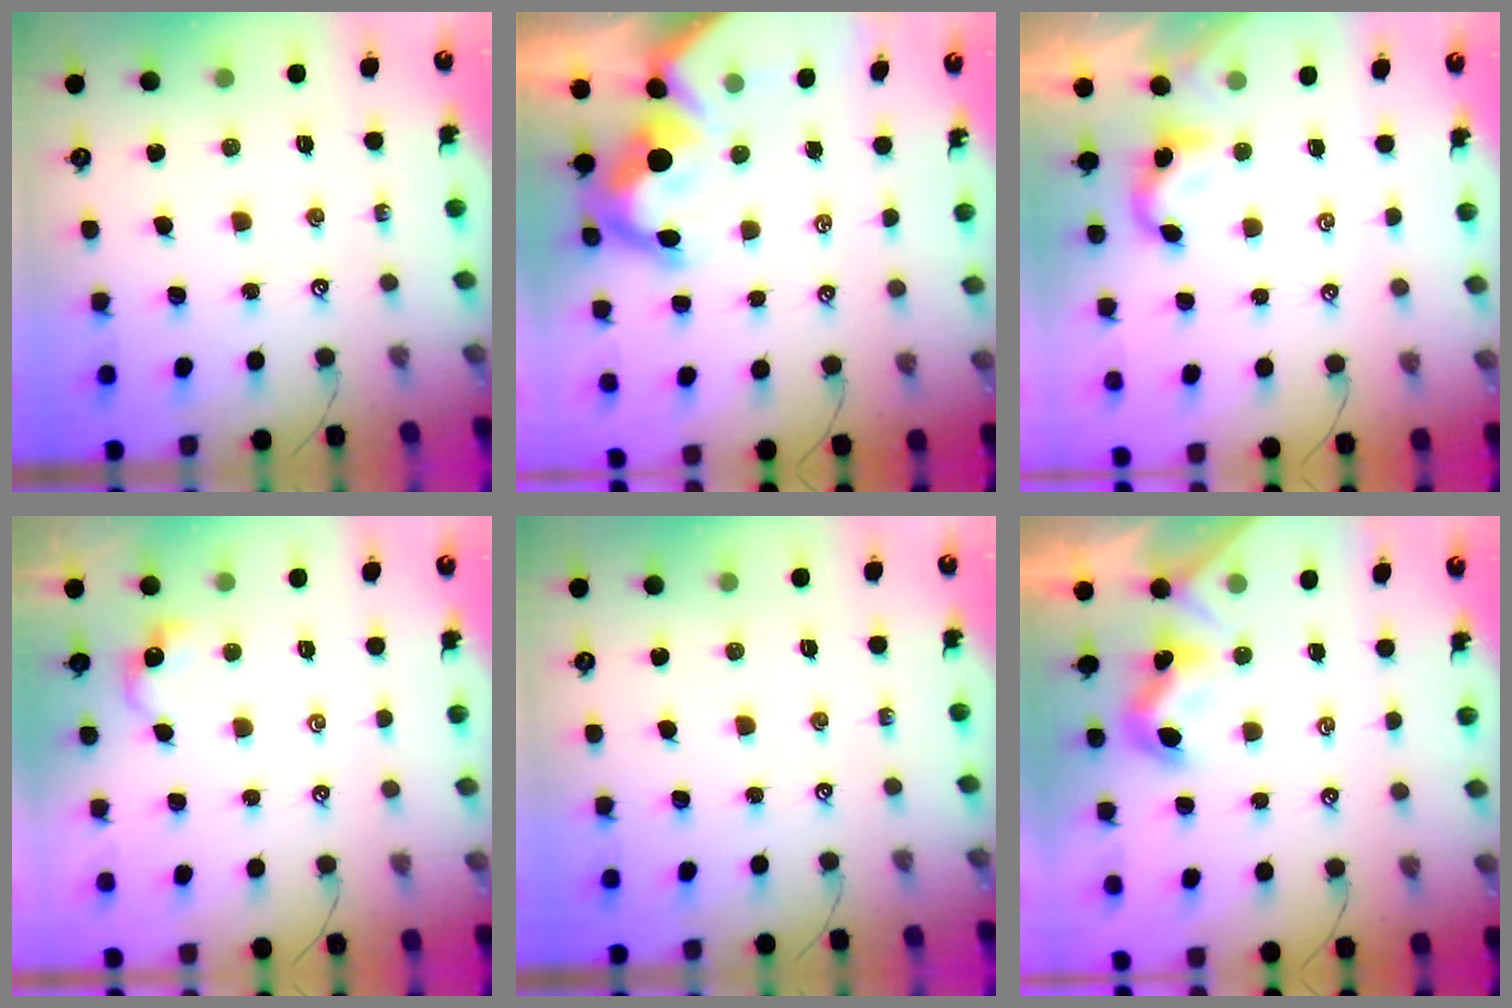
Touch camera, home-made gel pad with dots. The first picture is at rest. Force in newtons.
{"total": 11.7, "press": 11.6, "slide": 1.7}
{"total": 2.9, "press": 2.9, "slide": 0.2}
{"total": 2.6, "press": 2.6, "slide": 0.0}
{"total": 0.0}
{"total": 1.3, "press": 1.3, "slide": 0.3}